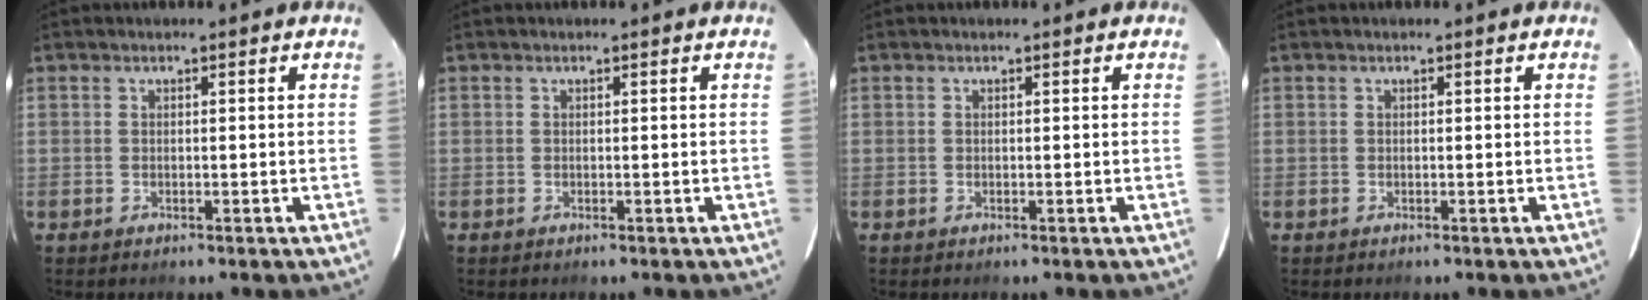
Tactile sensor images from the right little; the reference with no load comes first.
{"total": 0.0}
{"total": 0.0}
{"total": 0.0}